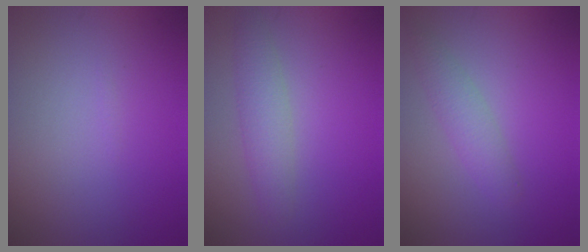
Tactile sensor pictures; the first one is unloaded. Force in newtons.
{"total": 2.5, "press": 2.5, "slide": 0.1}
{"total": 2.0, "press": 2.0, "slide": 0.1}